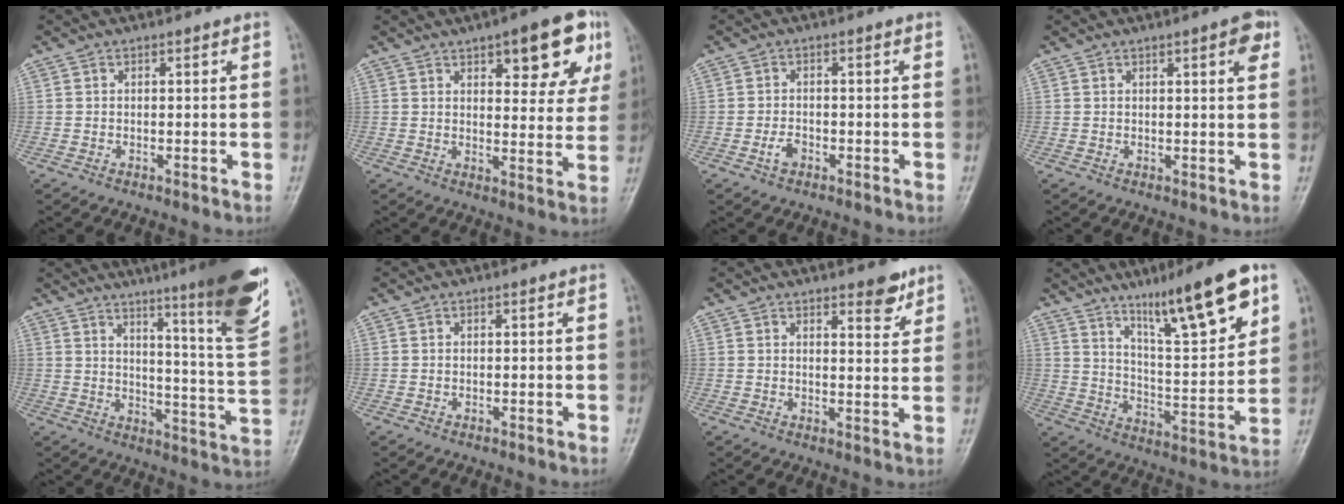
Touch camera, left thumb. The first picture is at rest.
{"total": 13.4, "force": [6.8, 5.1, 10.3], "torque": [-0.086, -0.022, 0.084]}
{"total": 2.3, "force": [-1.2, 1.4, 1.4], "torque": [-0.026, 0.008, -0.022]}
{"total": 3.6, "force": [1.8, 0.7, 3.1], "torque": [-0.034, -0.005, 0.021]}
{"total": 22.2, "force": [14.5, 1.5, 16.8], "torque": [-0.212, -0.081, 0.197]}
{"total": 0.0}
{"total": 4.4, "force": [3.2, 1.5, 2.6], "torque": [-0.018, -0.023, 0.042]}
{"total": 17.7, "force": [10.9, 3.0, 13.6], "torque": [-0.195, -0.056, 0.184]}